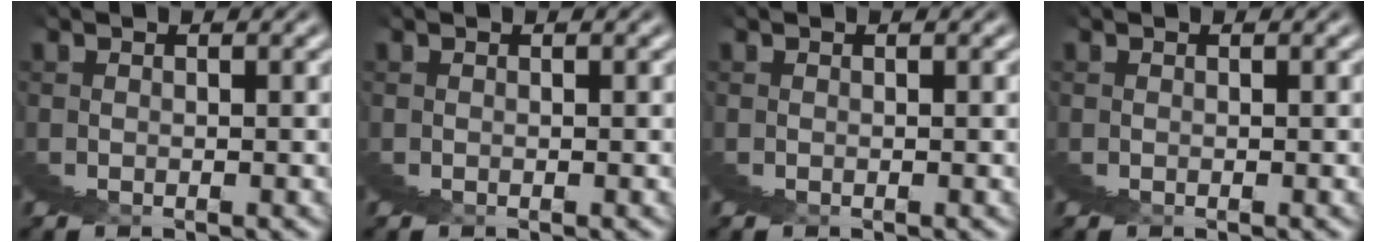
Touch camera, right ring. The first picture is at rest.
{"total": 0.0}
{"total": 0.0}
{"total": 0.0}